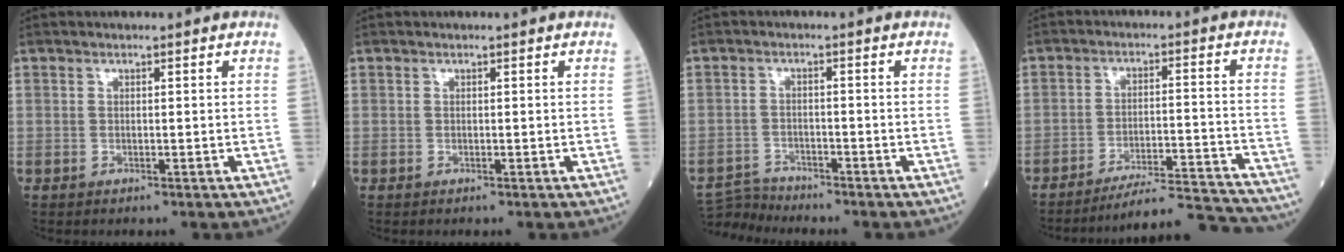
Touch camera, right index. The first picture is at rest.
{"total": 0.0}
{"total": 3.7, "force": [-3.6, -0.2, -0.8], "torque": [0.013, -0.011, -0.067]}
{"total": 13.6, "force": [-13.5, -0.7, 2.1], "torque": [-0.019, 0.013, -0.195]}